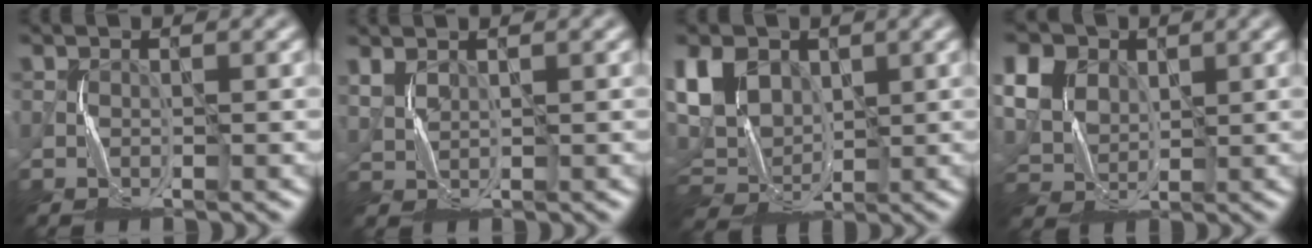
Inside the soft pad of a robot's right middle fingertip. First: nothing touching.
{"total": 1.7, "force": [1.2, 0.7, 1.0], "torque": [-0.034, 0.001, 0.031]}
{"total": 7.4, "force": [2.3, 5.4, 4.5], "torque": [-0.119, 0.013, 0.041]}
{"total": 12.6, "force": [5.9, 8.9, 6.7], "torque": [-0.162, 0.039, 0.093]}